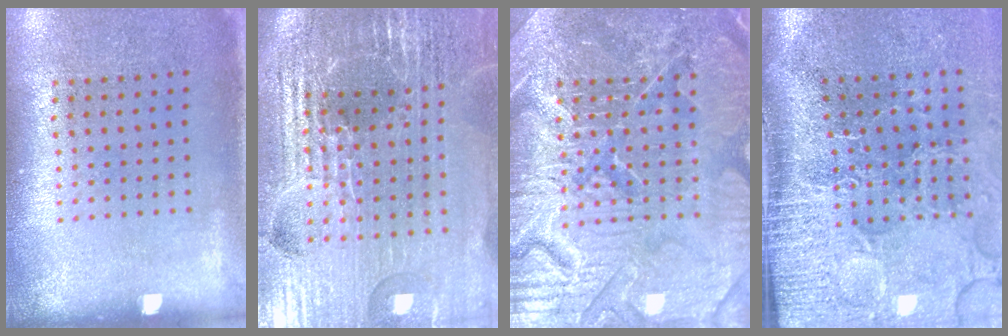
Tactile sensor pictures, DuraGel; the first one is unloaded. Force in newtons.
{"total": 6.9, "press": 6.0, "slide": 3.5}
{"total": 7.2, "press": 7.2, "slide": 0.9}
{"total": 4.9, "press": 4.0, "slide": 2.9}